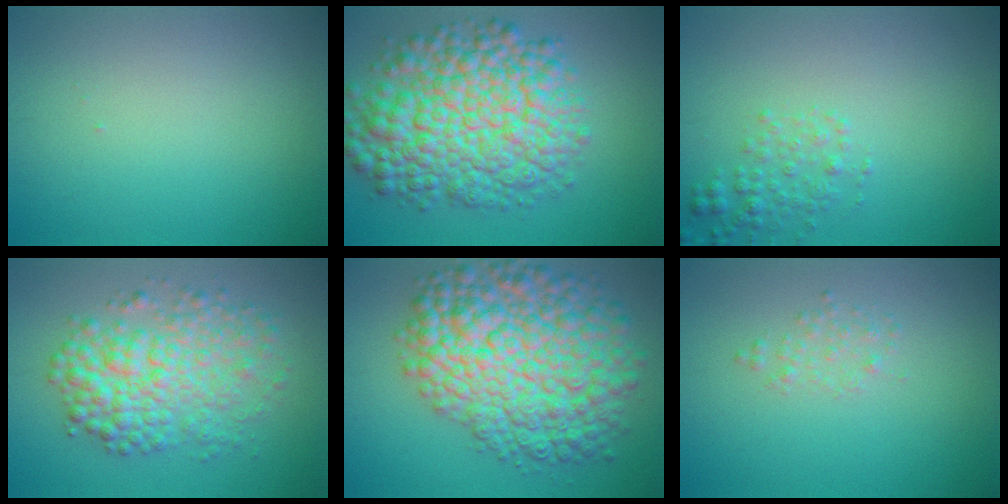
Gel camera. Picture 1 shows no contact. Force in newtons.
{"total": 10.8, "press": 10.8, "slide": 0.3}
{"total": 1.9, "press": 1.9, "slide": 0.1}
{"total": 6.0, "press": 6.0, "slide": 0.1}
{"total": 11.8, "press": 11.8, "slide": 0.4}
{"total": 1.0, "press": 1.0, "slide": 0.1}